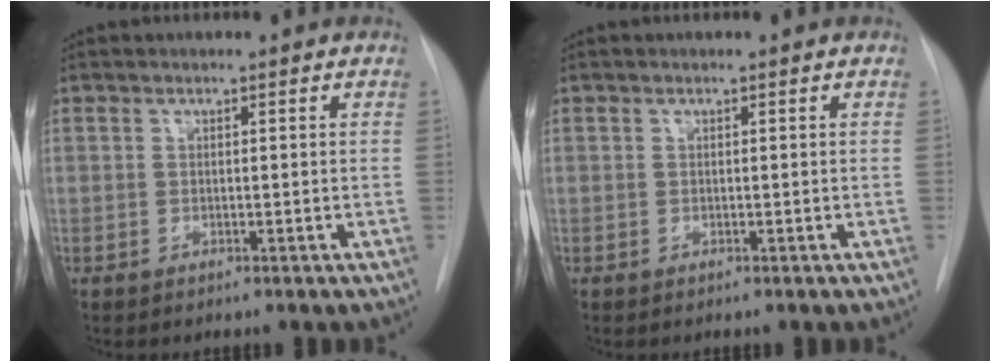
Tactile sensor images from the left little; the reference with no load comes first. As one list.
[{"total": 0.0}]